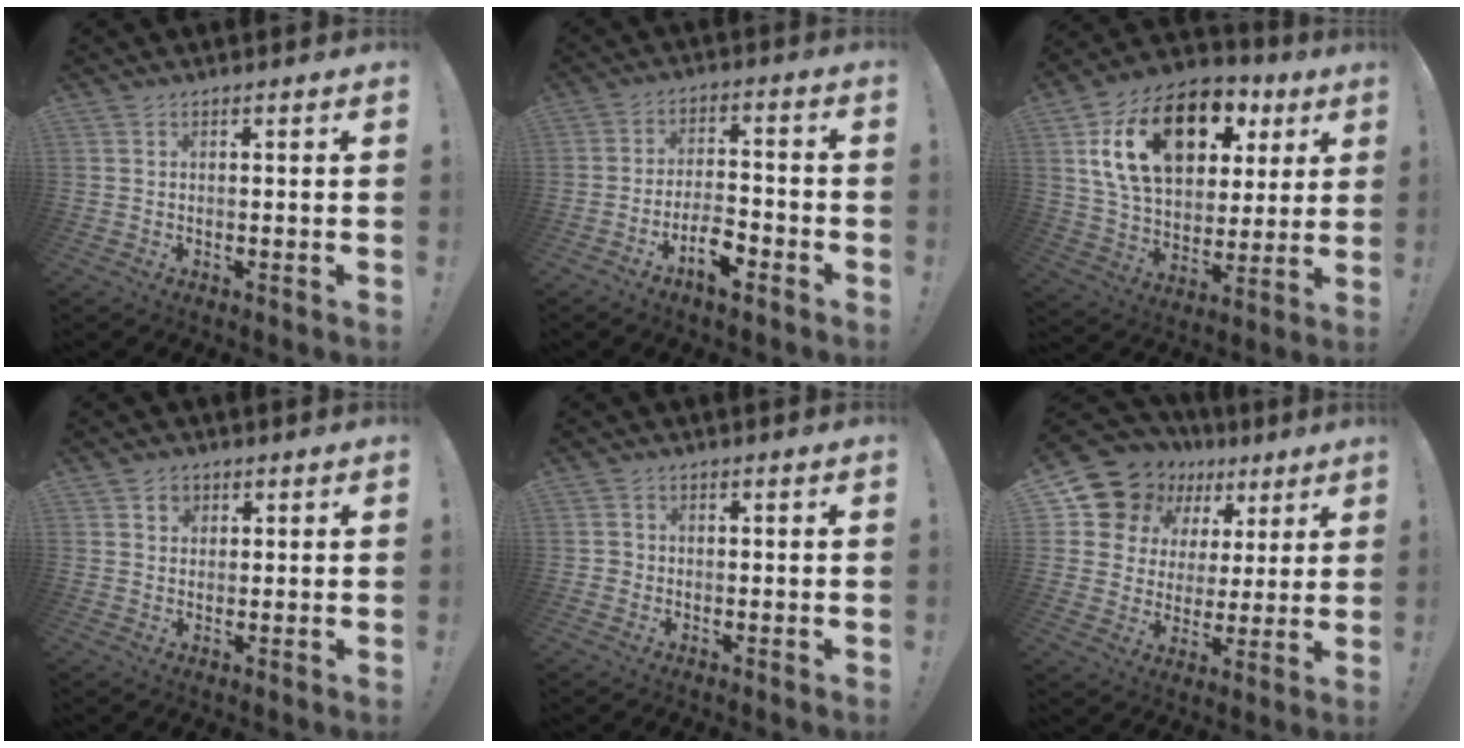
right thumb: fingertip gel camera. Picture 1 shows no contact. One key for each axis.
{"total": 8.9, "fx": -5.5, "fy": 4.0, "fz": 5.8, "tx": -0.090, "ty": 0.038, "tz": -0.094}
{"total": 22.5, "fx": 9.1, "fy": 14.5, "fz": 14.6, "tx": -0.250, "ty": -0.026, "tz": 0.166}
{"total": 2.6, "fx": 1.0, "fy": 2.2, "fz": 0.8, "tx": -0.002, "ty": -0.005, "tz": 0.015}
{"total": 1.8, "fx": -0.4, "fy": 1.7, "fz": 0.4, "tx": -0.014, "ty": 0.008, "tz": -0.006}
{"total": 13.9, "fx": 8.5, "fy": 10.1, "fz": 4.3, "tx": -0.087, "ty": -0.053, "tz": 0.174}